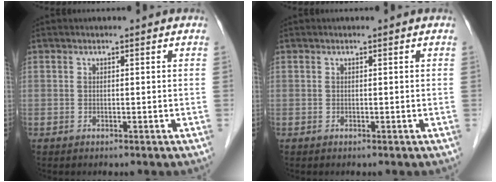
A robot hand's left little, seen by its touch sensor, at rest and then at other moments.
{"total": 0.0}